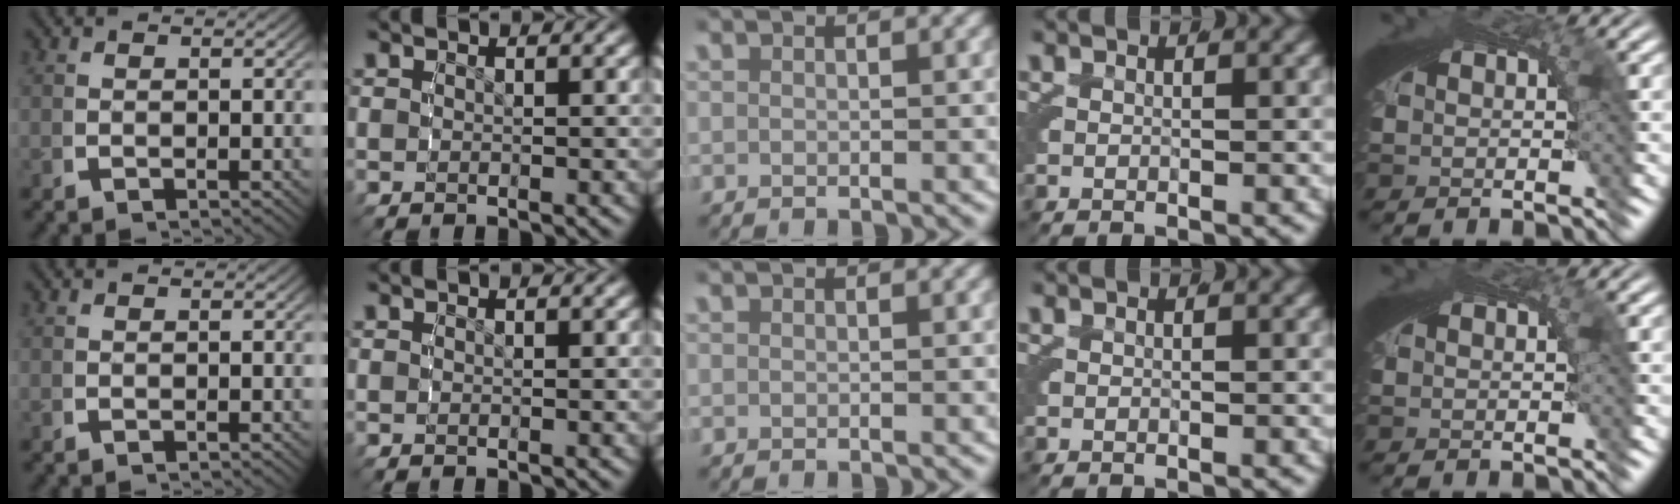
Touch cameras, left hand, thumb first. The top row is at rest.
{}